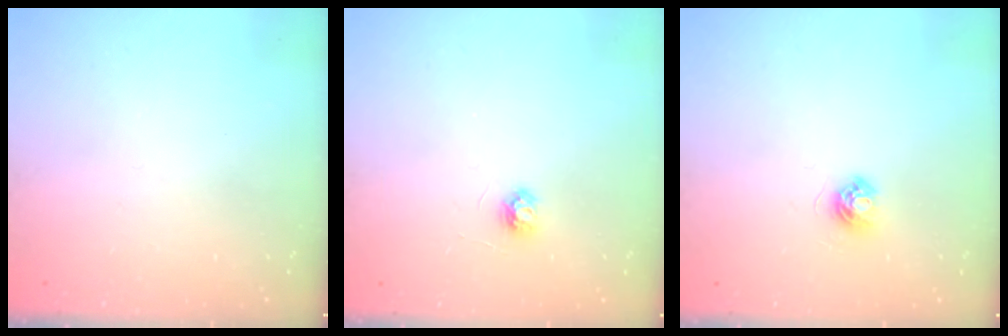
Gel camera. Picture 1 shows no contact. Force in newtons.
{"total": 3.3, "press": 3.3, "slide": 0.4}
{"total": 4.4, "press": 4.4, "slide": 0.5}